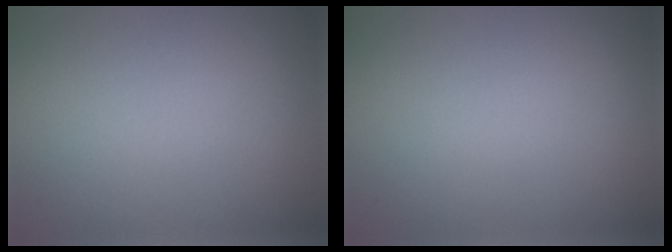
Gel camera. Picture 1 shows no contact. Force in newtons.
{"total": 0.0}